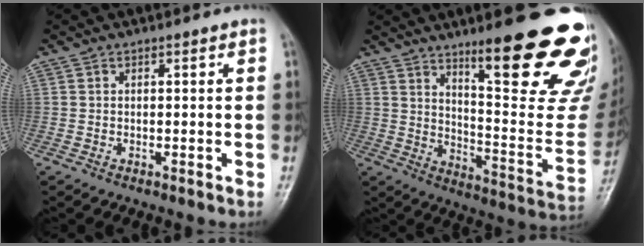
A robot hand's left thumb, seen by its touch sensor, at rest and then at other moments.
{"total": 26.5, "force": [16.5, 5.5, 20.0], "torque": [-0.217, -0.100, 0.241]}